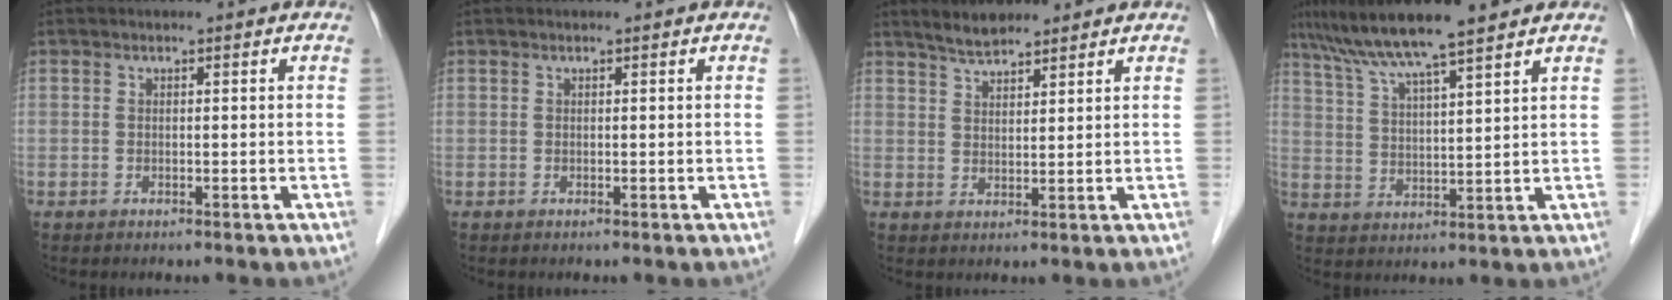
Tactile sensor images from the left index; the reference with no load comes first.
{"total": 0.0}
{"total": 4.4, "force": [4.0, 1.1, 1.5], "torque": [-0.036, 0.012, 0.073]}
{"total": 10.8, "force": [8.7, -0.2, 6.3], "torque": [-0.111, 0.026, 0.151]}